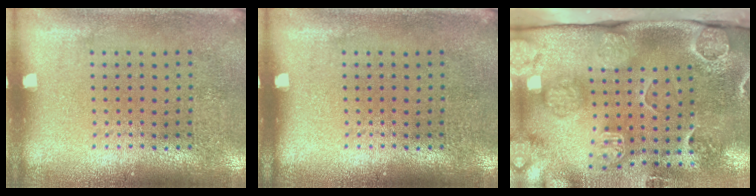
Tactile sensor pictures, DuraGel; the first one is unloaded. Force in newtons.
{"total": 0.0}
{"total": 4.5, "press": 3.4, "slide": 3.0}